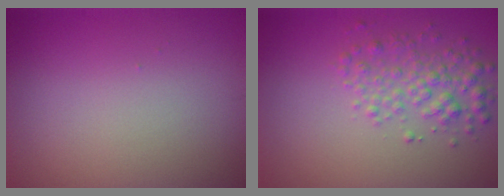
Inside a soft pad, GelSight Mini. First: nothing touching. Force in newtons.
{"total": 3.0, "press": 3.0, "slide": 0.0}